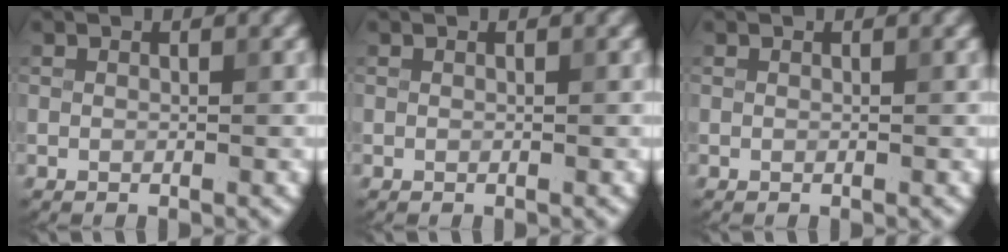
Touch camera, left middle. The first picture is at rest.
{"total": 0.0}
{"total": 0.0}